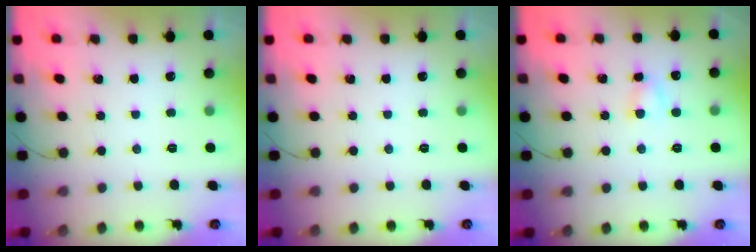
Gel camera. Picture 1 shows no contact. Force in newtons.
{"total": 0.0}
{"total": 3.4, "press": 3.2, "slide": 1.1}